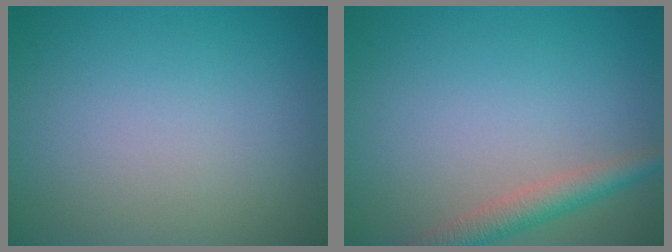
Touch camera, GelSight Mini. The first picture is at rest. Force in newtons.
{"total": 3.0, "press": 2.9, "slide": 0.1}